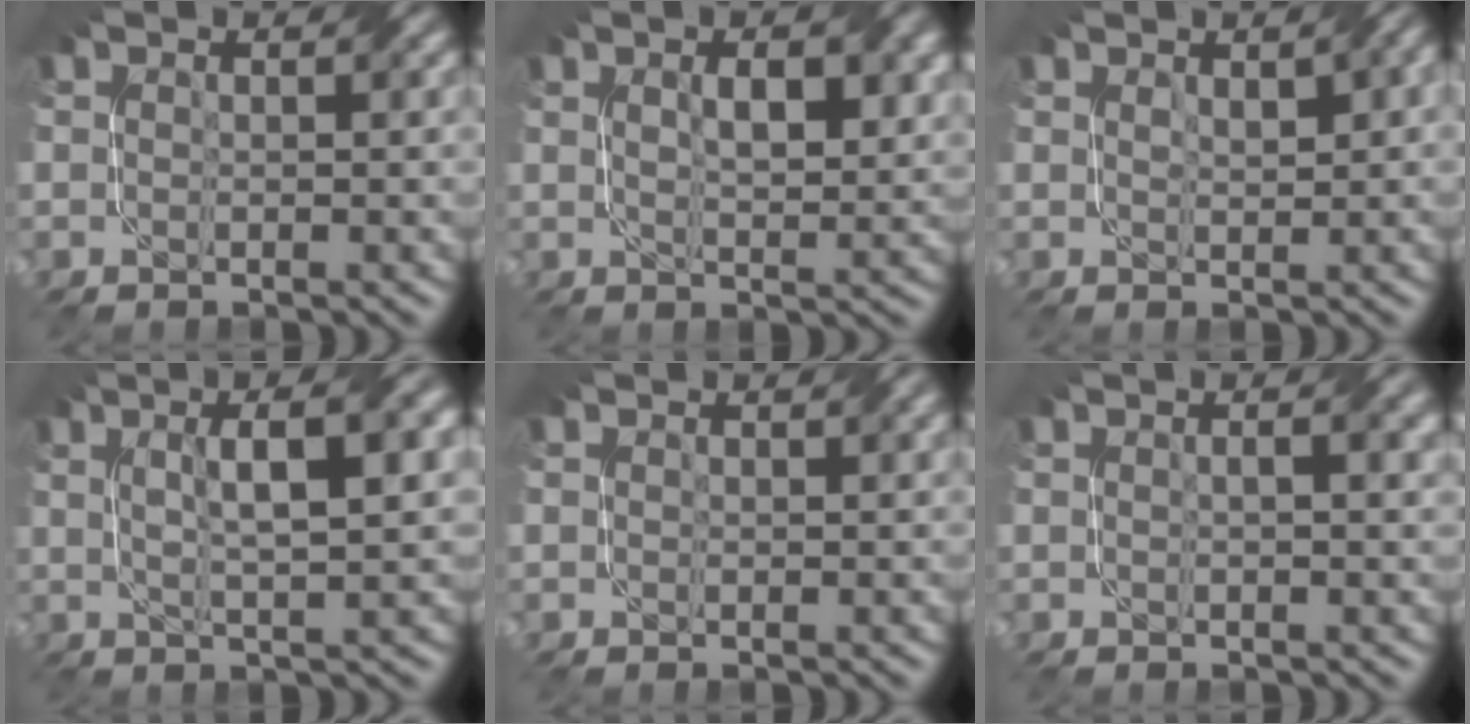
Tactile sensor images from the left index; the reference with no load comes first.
{"total": 4.4, "force": [1.4, 1.5, 3.9], "torque": [-0.067, 0.002, 0.024]}
{"total": 2.7, "force": [1.2, 0.8, 2.3], "torque": [-0.036, 0.000, 0.024]}
{"total": 7.3, "force": [2.0, 1.8, 6.8], "torque": [-0.086, 0.015, 0.027]}
{"total": 0.9, "force": [0.8, 0.2, 0.4], "torque": [-0.008, -0.001, 0.013]}
{"total": 2.3, "force": [0.7, 0.7, 2.1], "torque": [-0.020, 0.000, 0.001]}